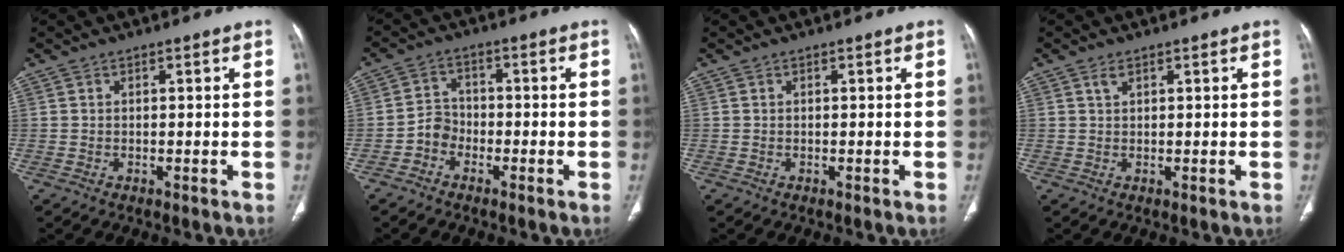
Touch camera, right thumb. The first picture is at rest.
{"total": 3.6, "force": [-2.0, 2.8, 1.1], "torque": [-0.006, 0.018, -0.047]}
{"total": 0.0}
{"total": 1.2, "force": [0.8, 0.5, 0.7], "torque": [-0.014, 0.001, 0.016]}